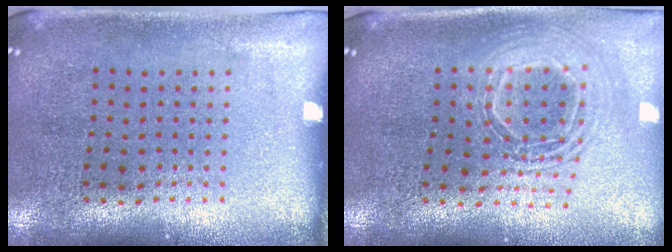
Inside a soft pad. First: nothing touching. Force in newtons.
{"total": 2.0, "press": 1.6, "slide": 1.3}